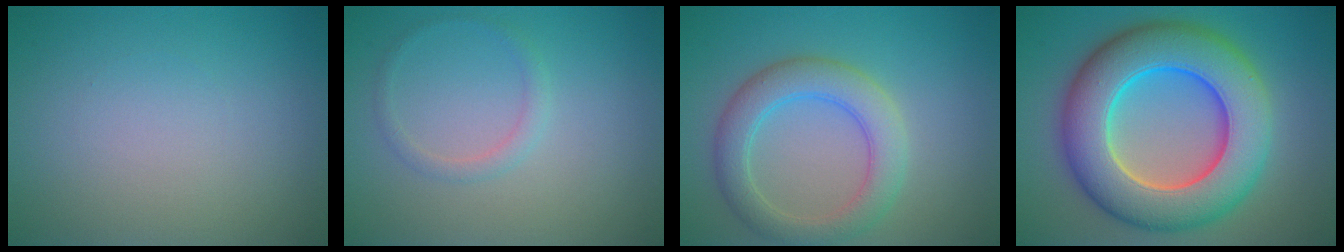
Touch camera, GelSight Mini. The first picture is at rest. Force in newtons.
{"total": 1.3, "press": 1.3, "slide": 0.0}
{"total": 4.7, "press": 4.7, "slide": 0.4}
{"total": 12.3, "press": 12.3, "slide": 0.2}